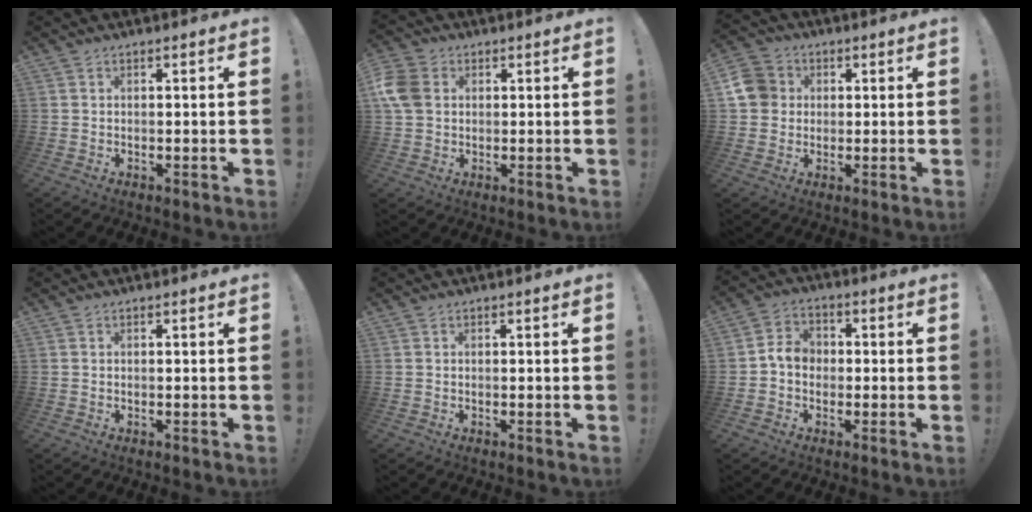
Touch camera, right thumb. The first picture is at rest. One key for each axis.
{"total": 9.1, "fx": 1.5, "fy": 7.2, "fz": 5.4, "tx": -0.103, "ty": 0.007, "tz": 0.033}
{"total": 8.8, "fx": 1.2, "fy": 8.0, "fz": 3.4, "tx": -0.064, "ty": 0.011, "tz": 0.027}
{"total": 0.0}
{"total": 0.0}
{"total": 6.6, "fx": -0.7, "fy": 5.4, "fz": 3.7, "tx": -0.056, "ty": 0.020, "tz": -0.009}